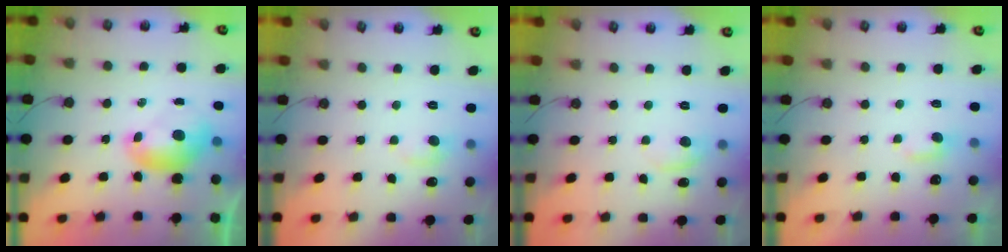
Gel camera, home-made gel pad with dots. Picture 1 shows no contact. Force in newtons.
{"total": 1.1, "press": 0.7, "slide": 0.9}
{"total": 0.9, "press": 0.7, "slide": 0.5}
{"total": 1.3, "press": 1.2, "slide": 0.5}